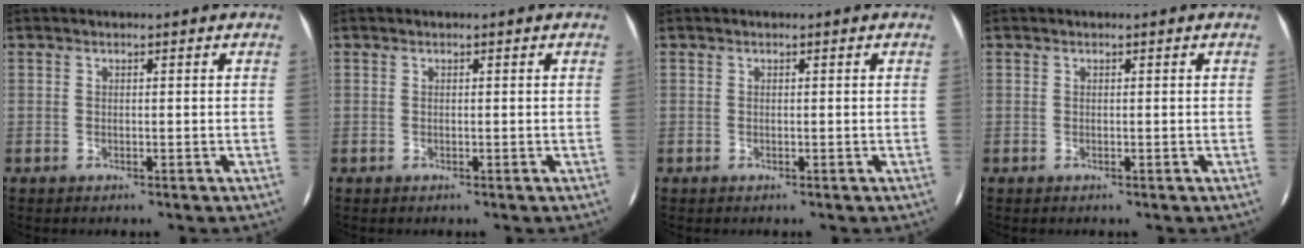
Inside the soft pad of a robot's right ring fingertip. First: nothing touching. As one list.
[{"total": 0.0}, {"total": 0.0}, {"total": 0.0}]